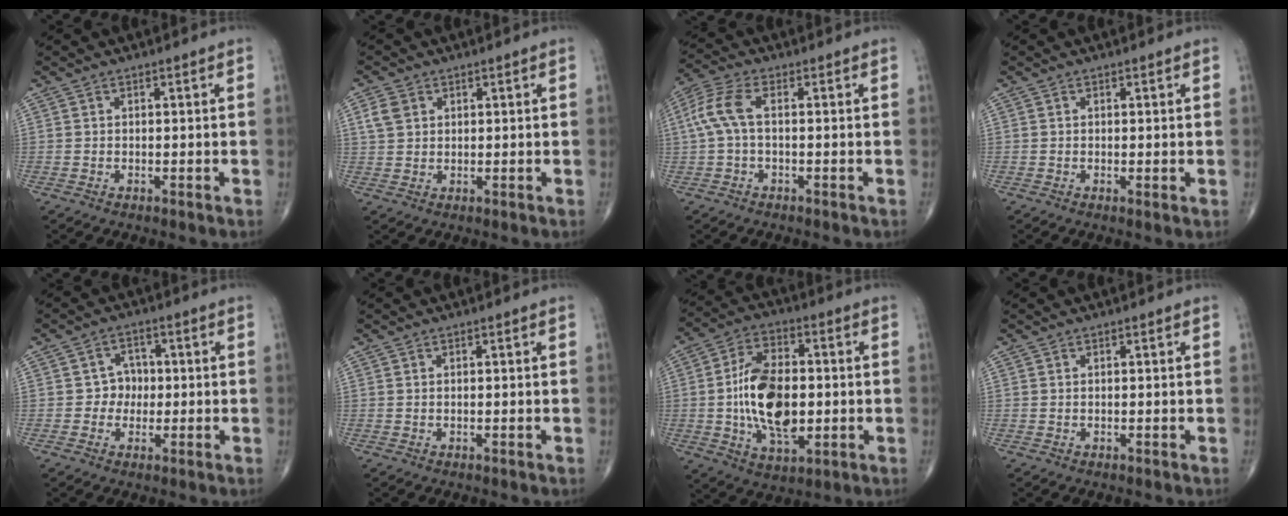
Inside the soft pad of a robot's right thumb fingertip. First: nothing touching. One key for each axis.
{"total": 3.6, "fx": 1.3, "fy": 2.8, "fz": 1.8, "tx": -0.028, "ty": 0.003, "tz": 0.030}
{"total": 6.6, "fx": 0.2, "fy": 2.9, "fz": 5.9, "tx": -0.154, "ty": 0.022, "tz": -0.002}
{"total": 0.7, "fx": -0.1, "fy": 0.1, "fz": 0.7, "tx": -0.012, "ty": -0.004, "tz": -0.005}
{"total": 4.1, "fx": -0.3, "fy": 3.8, "fz": 1.6, "tx": 0.010, "ty": 0.012, "tz": -0.015}
{"total": 0.0}
{"total": 16.2, "fx": -0.8, "fy": 9.0, "fz": 13.4, "tx": -0.226, "ty": 0.007, "tz": -0.012}
{"total": 0.0}